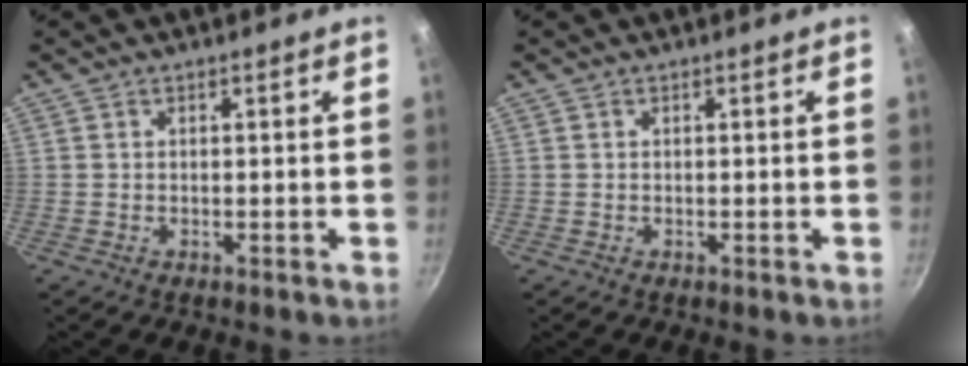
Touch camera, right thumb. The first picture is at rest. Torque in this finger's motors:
{"motor_torque": [-0.01, 0.01, 0.00, 0.00, 0.00]}